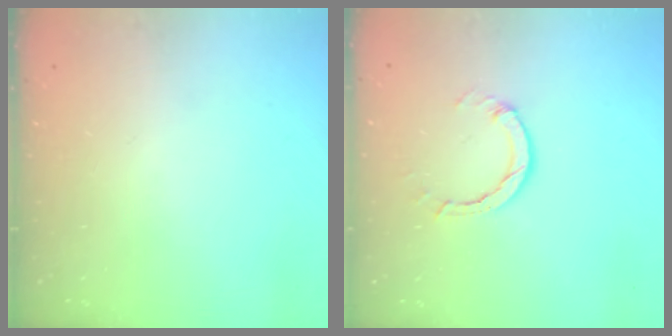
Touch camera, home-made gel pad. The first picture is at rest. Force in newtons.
{"total": 2.7, "press": 2.7, "slide": 0.3}